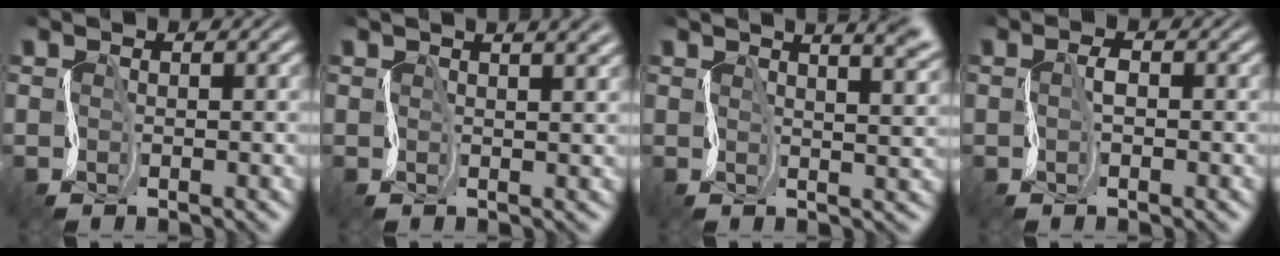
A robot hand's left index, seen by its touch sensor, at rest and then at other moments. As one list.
[{"total": 6.1, "force": [3.5, 2.6, 4.2], "torque": [-0.029, 0.039, 0.017]}, {"total": 9.6, "force": [5.6, 3.6, 6.8], "torque": [-0.057, 0.044, 0.051]}, {"total": 1.1, "force": [-0.1, 0.5, 1.0], "torque": [-0.020, 0.005, -0.003]}]